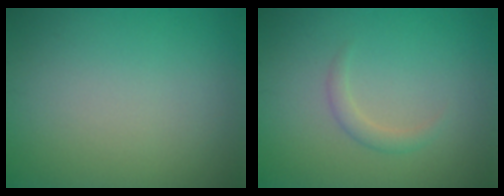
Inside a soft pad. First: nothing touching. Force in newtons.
{"total": 1.3, "press": 1.3, "slide": 0.1}